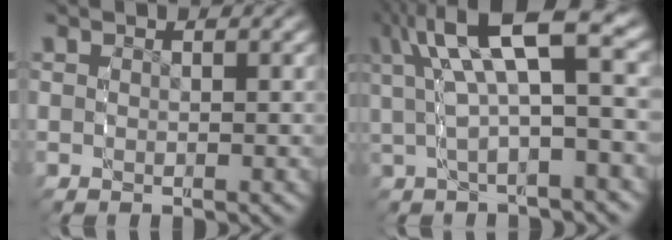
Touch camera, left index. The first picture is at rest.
{"total": 7.5, "force": [2.0, 3.9, 6.1], "torque": [-0.108, 0.020, 0.023]}